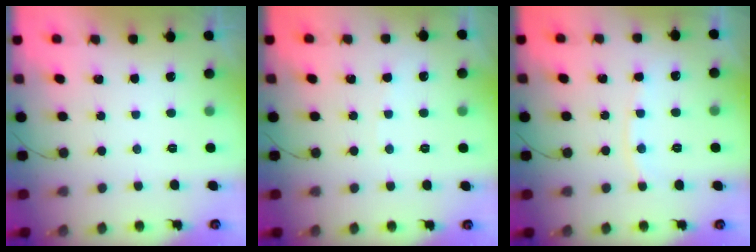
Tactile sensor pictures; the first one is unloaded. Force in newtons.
{"total": 2.0, "press": 2.0, "slide": 0.3}
{"total": 5.5, "press": 5.4, "slide": 0.5}